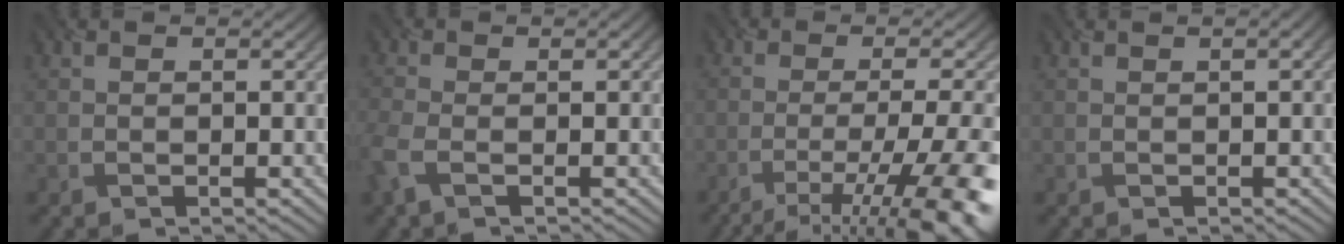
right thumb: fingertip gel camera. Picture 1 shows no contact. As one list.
[{"total": 3.5, "force": [-1.2, 1.3, 3.1], "torque": [-0.083, -0.003, -0.032]}, {"total": 13.0, "force": [-7.8, 3.0, 9.9], "torque": [-0.151, -0.001, -0.114]}, {"total": 1.2, "force": [0.2, 0.2, 1.2], "torque": [-0.014, 0.006, 0.004]}]